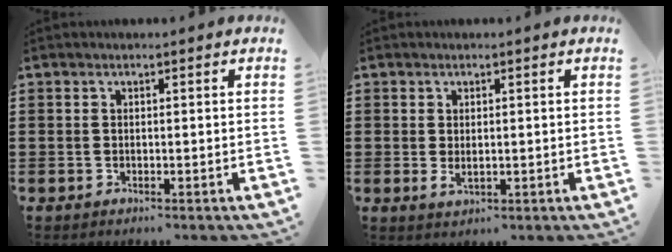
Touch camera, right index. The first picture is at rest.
{"total": 1.6, "force": [0.1, 0.6, 1.5], "torque": [-0.030, -0.001, 0.002]}